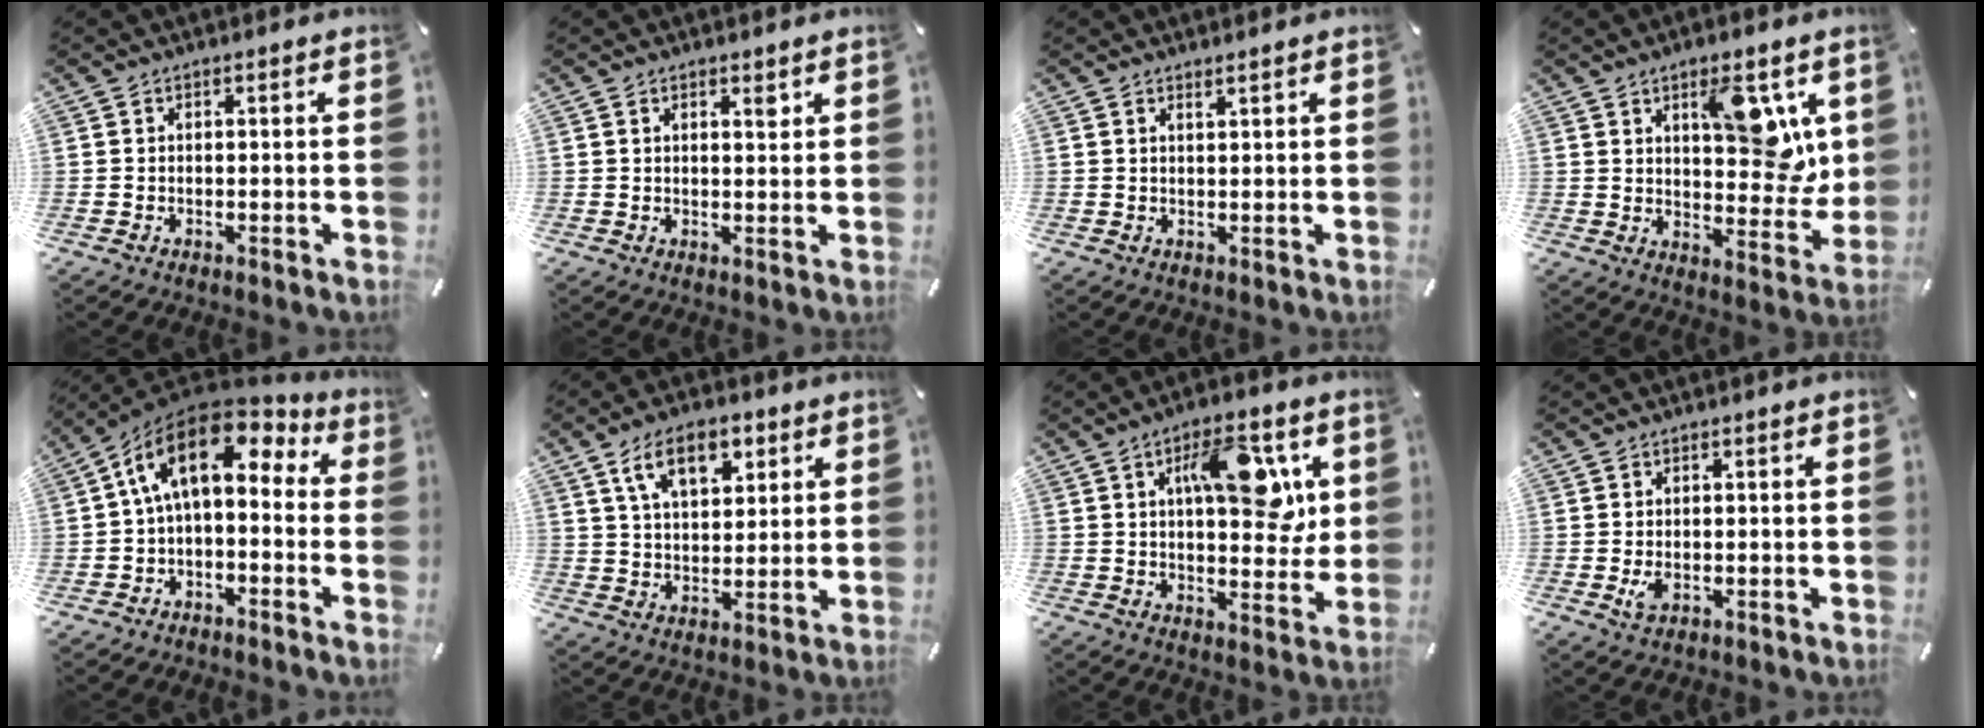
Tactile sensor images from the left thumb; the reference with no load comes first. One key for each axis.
{"total": 2.0, "fx": 1.4, "fy": 0.7, "fz": 1.3, "tx": -0.018, "ty": -0.004, "tz": 0.023}
{"total": 1.3, "fx": 1.1, "fy": 0.0, "fz": 0.5, "tx": -0.010, "ty": -0.002, "tz": 0.021}
{"total": 12.3, "fx": 5.8, "fy": 6.2, "fz": 9.0, "tx": -0.093, "ty": -0.038, "tz": 0.091}
{"total": 13.8, "fx": 3.6, "fy": 8.2, "fz": 10.6, "tx": -0.195, "ty": -0.011, "tz": 0.059}
{"total": 11.1, "fx": 5.8, "fy": 6.2, "fz": 7.2, "tx": -0.115, "ty": -0.007, "tz": 0.102}
{"total": 13.8, "fx": 5.2, "fy": 6.6, "fz": 11.0, "tx": -0.148, "ty": -0.011, "tz": 0.081}
{"total": 2.5, "fx": -0.3, "fy": 1.5, "fz": 2.0, "tx": -0.051, "ty": -0.005, "tz": -0.008}